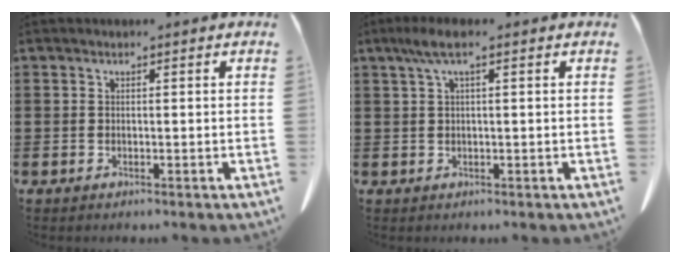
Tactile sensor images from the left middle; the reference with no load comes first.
{"total": 3.0, "force": [0.9, 0.4, 2.8], "torque": [-0.063, 0.001, 0.012]}